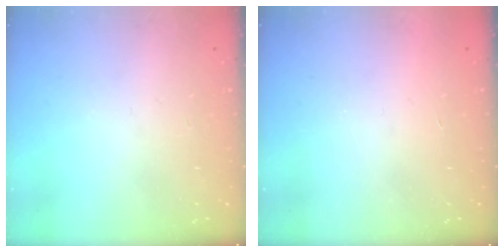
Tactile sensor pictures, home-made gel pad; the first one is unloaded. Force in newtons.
{"total": 1.7, "press": 1.7, "slide": 0.1}